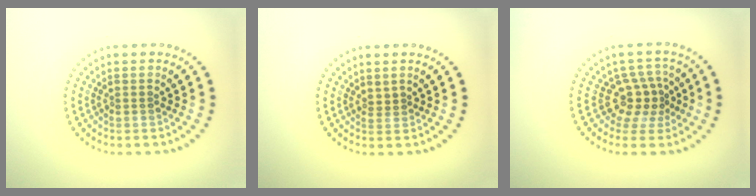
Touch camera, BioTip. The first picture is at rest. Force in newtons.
{"total": 0.6, "press": 0.3, "slide": 0.5}
{"total": 3.1, "press": 2.4, "slide": 2.0}